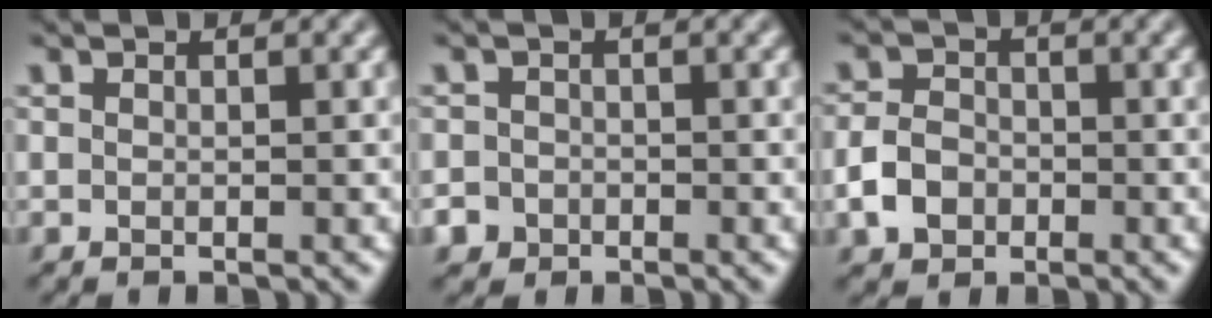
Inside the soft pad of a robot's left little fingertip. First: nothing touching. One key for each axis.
{"total": 3.4, "fx": -2.0, "fy": 2.7, "fz": 0.4, "tx": 0.009, "ty": -0.003, "tz": -0.042}
{"total": 3.2, "fx": -1.4, "fy": 2.4, "fz": 1.6, "tx": -0.032, "ty": 0.005, "tz": -0.032}